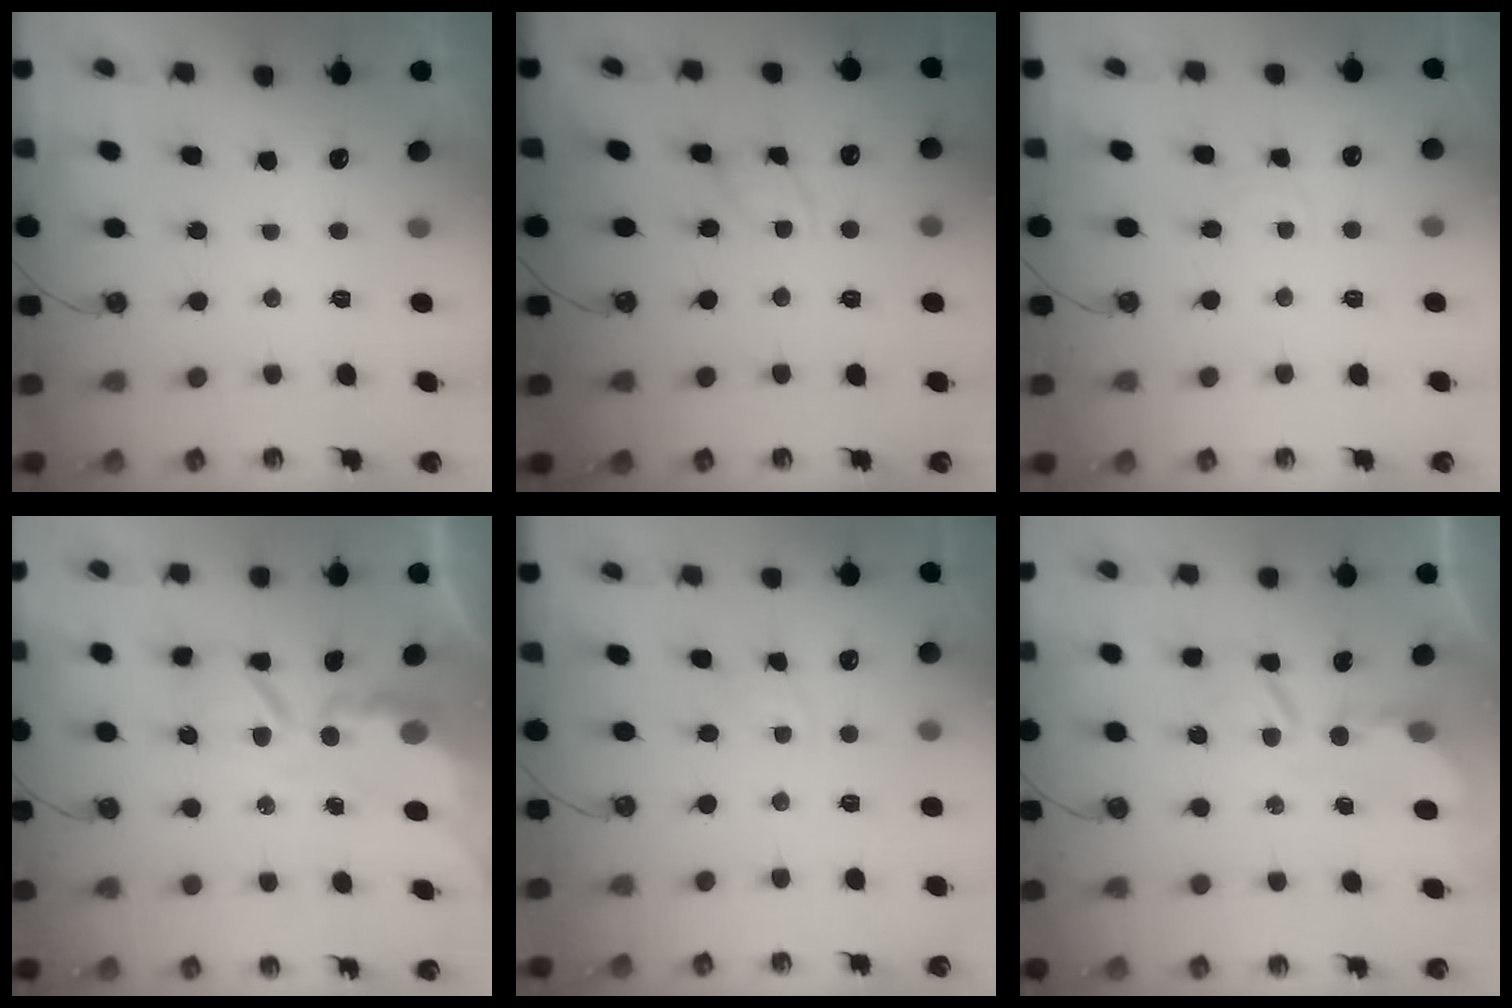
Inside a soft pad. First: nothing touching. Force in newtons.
{"total": 7.2, "press": 7.2, "slide": 0.5}
{"total": 2.3, "press": 2.2, "slide": 0.4}
{"total": 8.5, "press": 8.4, "slide": 0.7}
{"total": 2.2, "press": 2.2, "slide": 0.3}
{"total": 5.3, "press": 5.3, "slide": 0.4}